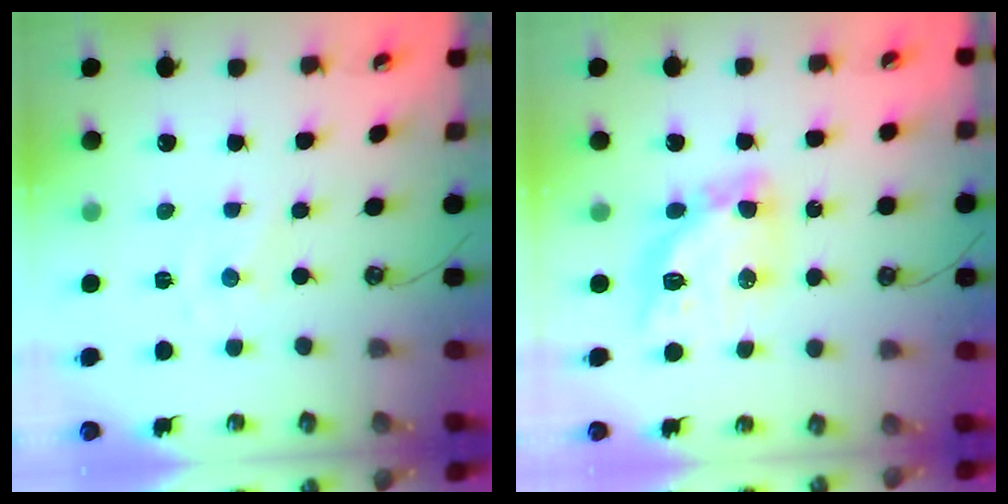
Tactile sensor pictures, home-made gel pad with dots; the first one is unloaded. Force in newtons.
{"total": 13.3, "press": 13.2, "slide": 1.3}